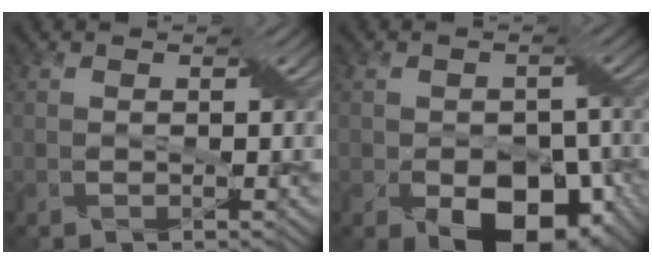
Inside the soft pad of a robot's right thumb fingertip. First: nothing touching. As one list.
[{"total": 11.0, "force": [-4.7, 6.9, 7.3], "torque": [-0.113, -0.030, -0.064]}]